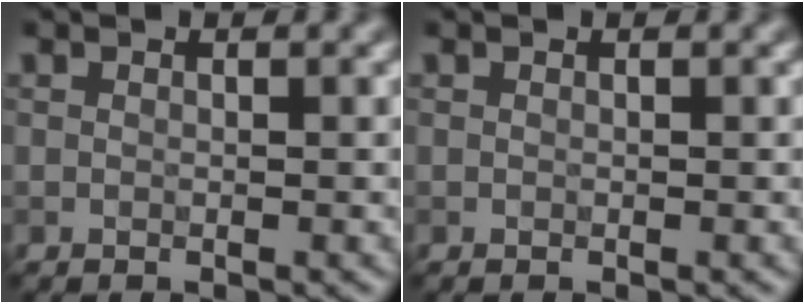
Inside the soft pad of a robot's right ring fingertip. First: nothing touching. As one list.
[{"total": 0.0}]